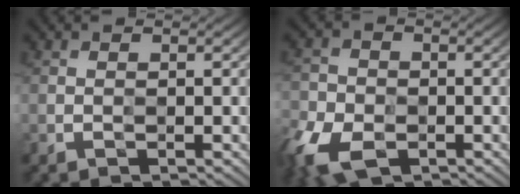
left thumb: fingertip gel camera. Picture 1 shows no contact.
{"total": 7.7, "force": [-4.1, 4.8, 4.4], "torque": [-0.118, -0.026, -0.084]}